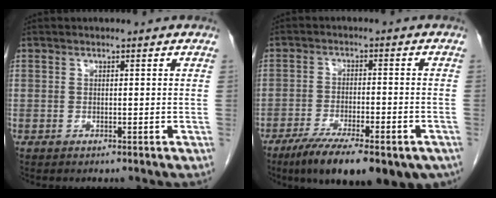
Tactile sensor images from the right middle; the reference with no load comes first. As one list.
[{"total": 17.5, "force": [-12.1, 5.1, 11.6], "torque": [-0.147, -0.014, -0.177]}]